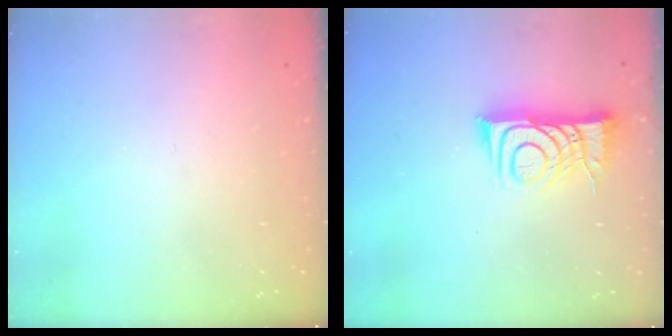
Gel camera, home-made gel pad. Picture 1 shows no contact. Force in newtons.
{"total": 9.8, "press": 9.8, "slide": 1.2}